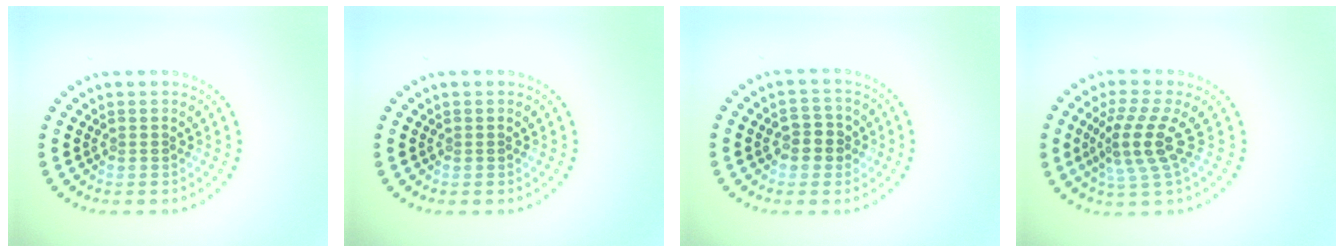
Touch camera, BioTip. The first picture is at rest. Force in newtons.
{"total": 0.0}
{"total": 2.4, "press": 2.4, "slide": 0.3}
{"total": 3.8, "press": 3.0, "slide": 2.3}